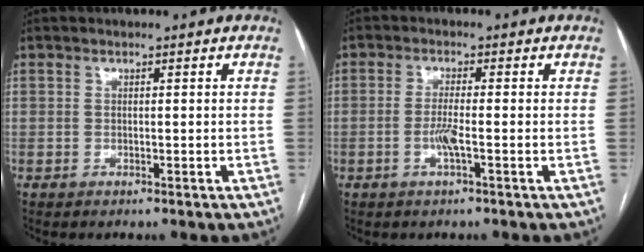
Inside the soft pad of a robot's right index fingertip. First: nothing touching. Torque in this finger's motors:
{"motor_torque": [0.06, 0.06, 0.00, 0.02]}